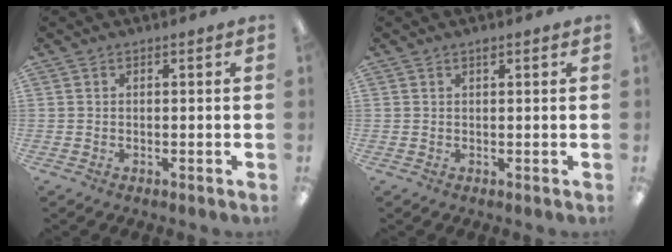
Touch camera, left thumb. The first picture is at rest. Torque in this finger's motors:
{"motor_torque": [0.26, 0.05, -0.07, 0.05, 0.00]}